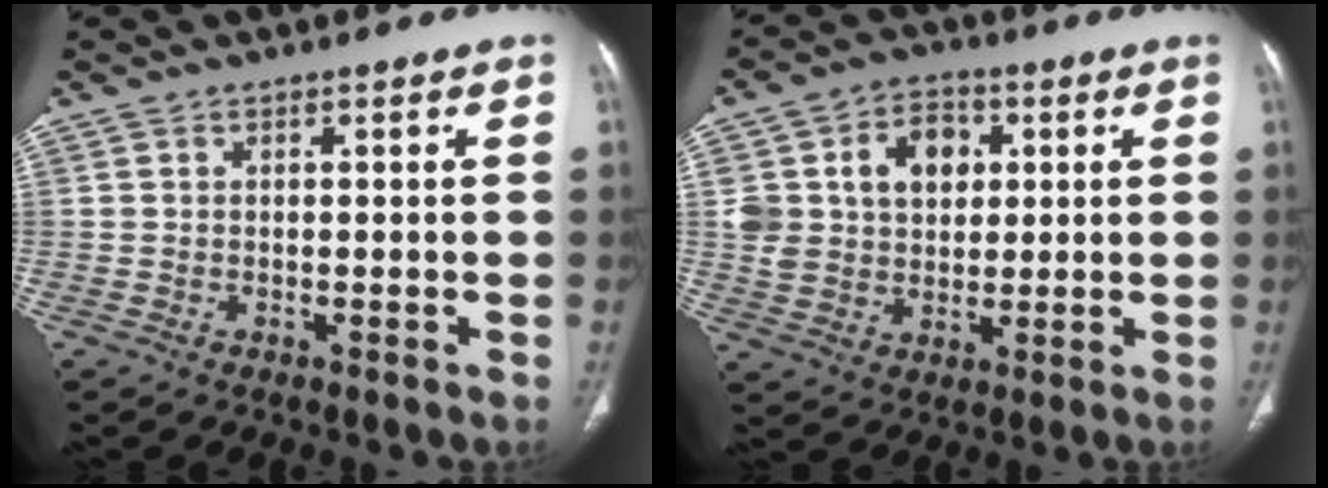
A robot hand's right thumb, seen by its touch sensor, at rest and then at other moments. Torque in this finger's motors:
{"motor_torque": [1.26, 1.22, 0.85, 0.50, 0.07]}